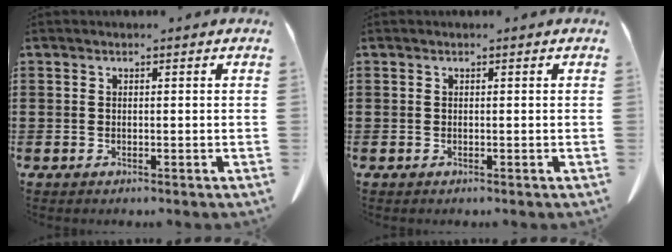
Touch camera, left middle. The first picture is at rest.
{"total": 0.0}